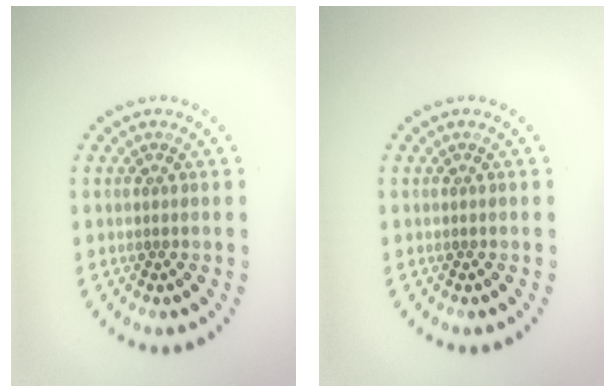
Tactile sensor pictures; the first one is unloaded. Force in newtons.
{"total": 0.0}